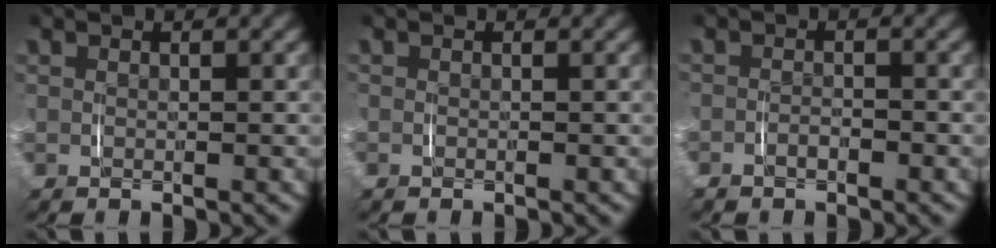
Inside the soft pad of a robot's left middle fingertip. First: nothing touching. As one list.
[{"total": 0.0}, {"total": 1.1, "force": [-1.0, 0.5, 0.3], "torque": [-0.004, 0.002, -0.023]}]